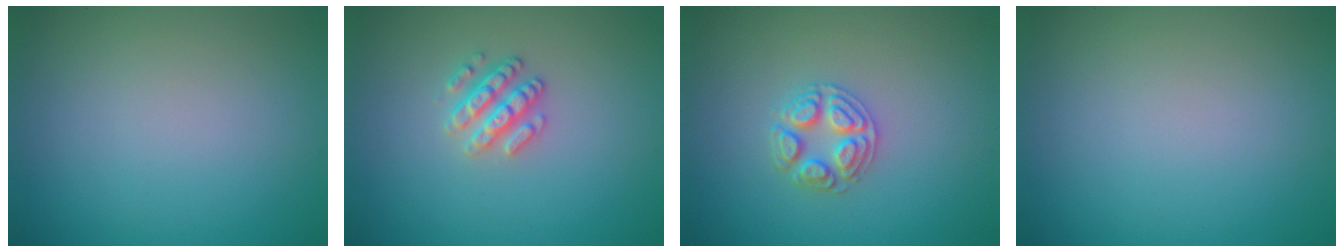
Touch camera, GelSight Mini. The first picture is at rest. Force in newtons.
{"total": 2.5, "press": 2.4, "slide": 0.6}
{"total": 2.6, "press": 2.6, "slide": 0.2}
{"total": 0.0}